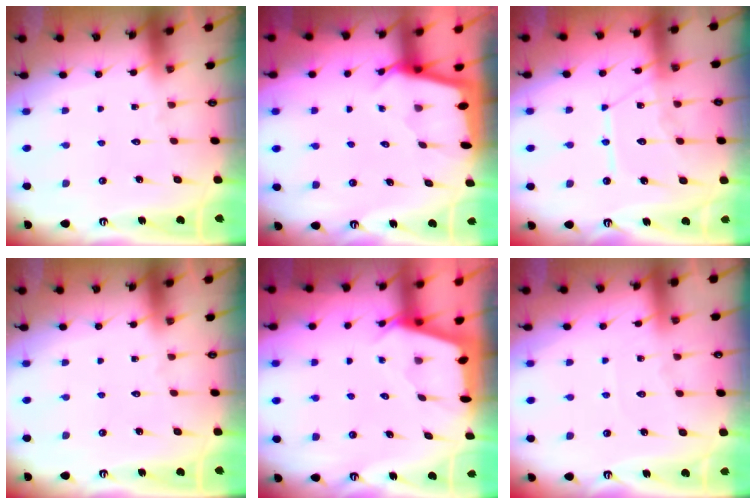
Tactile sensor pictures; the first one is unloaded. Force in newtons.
{"total": 2.2, "press": 2.2, "slide": 0.3}
{"total": 11.6, "press": 11.6, "slide": 1.2}
{"total": 0.0}
{"total": 2.4, "press": 2.4, "slide": 0.3}
{"total": 3.9, "press": 3.9, "slide": 0.6}